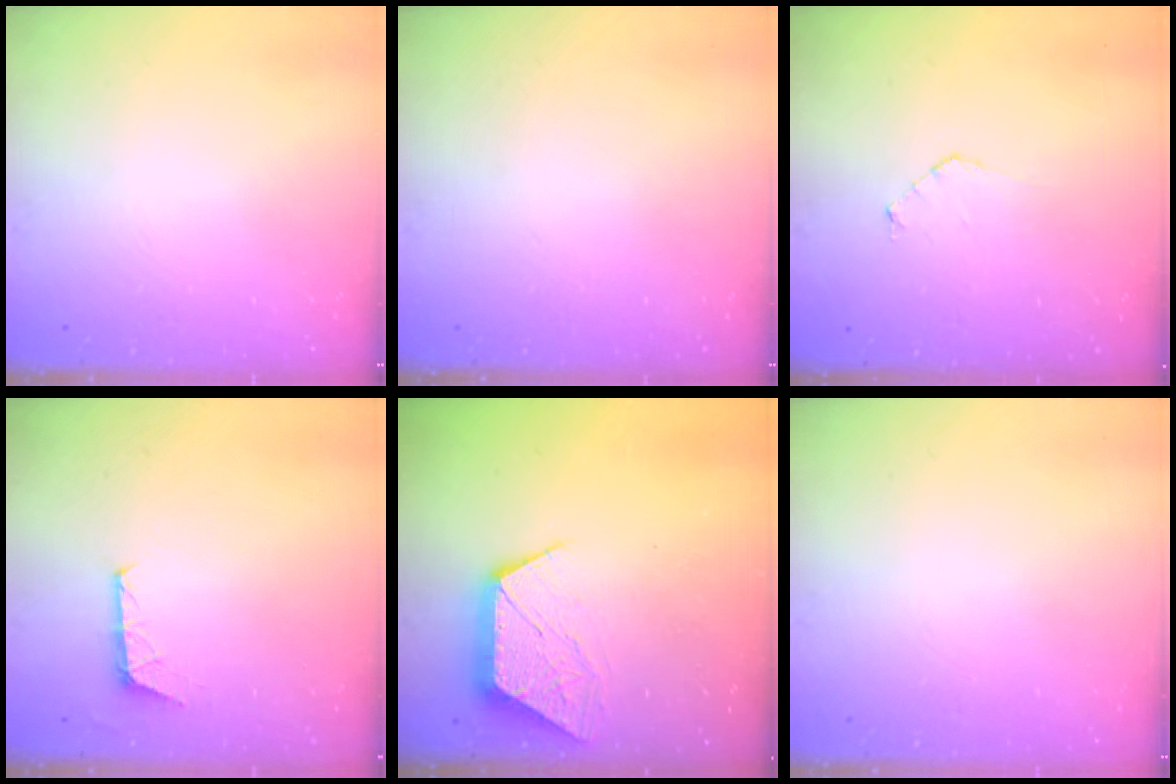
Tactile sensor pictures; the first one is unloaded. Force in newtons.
{"total": 0.0}
{"total": 4.0, "press": 4.0, "slide": 0.3}
{"total": 4.7, "press": 4.7, "slide": 0.4}
{"total": 10.6, "press": 10.6, "slide": 0.6}
{"total": 0.0}